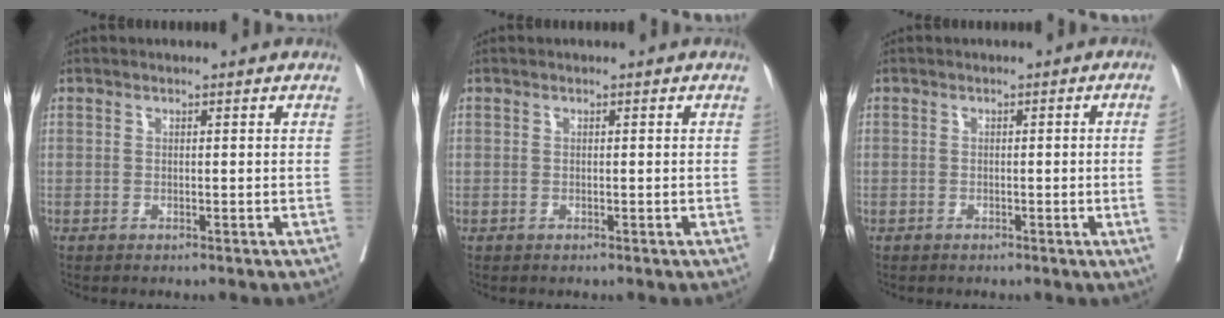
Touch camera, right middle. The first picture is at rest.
{"total": 0.0}
{"total": 2.7, "force": [-0.5, -0.9, 2.5], "torque": [-0.035, -0.004, -0.006]}